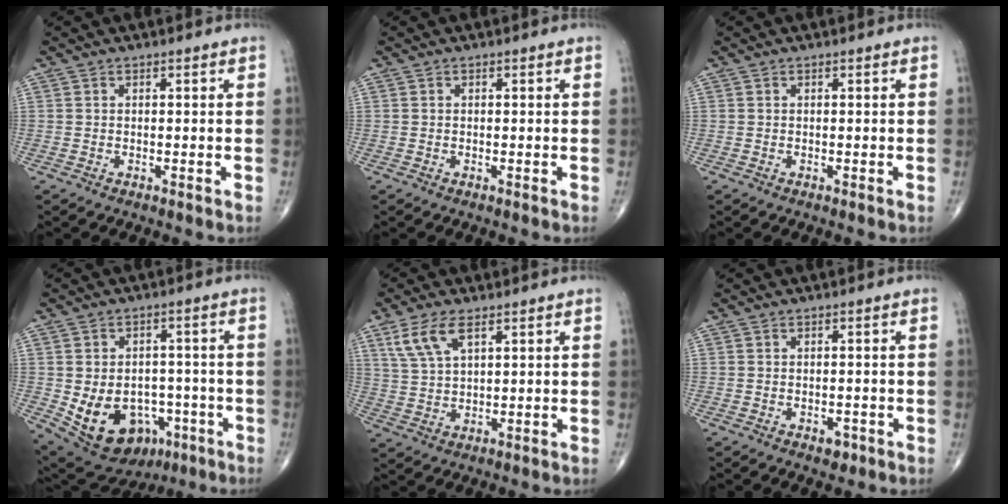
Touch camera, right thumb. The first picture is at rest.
{"total": 0.0}
{"total": 0.0}
{"total": 14.9, "force": [-4.8, 10.8, 9.1], "torque": [-0.122, 0.024, -0.049]}
{"total": 7.1, "force": [3.8, 3.0, 5.2], "torque": [-0.107, -0.007, 0.082]}
{"total": 2.0, "force": [-1.0, 1.2, 1.2], "torque": [-0.007, 0.001, -0.011]}